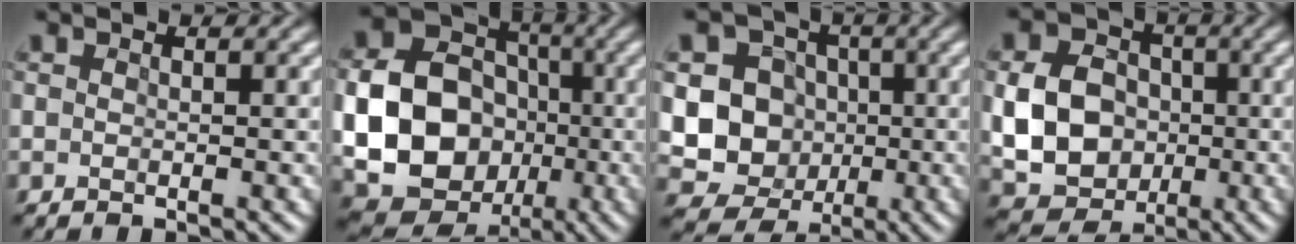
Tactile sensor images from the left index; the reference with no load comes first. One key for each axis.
{"total": 17.8, "fx": -2.7, "fy": 15.8, "fz": 7.6, "tx": -0.175, "ty": -0.025, "tz": -0.061}
{"total": 9.3, "fx": -0.7, "fy": 8.7, "fz": 3.2, "tx": -0.056, "ty": 0.007, "tz": -0.032}
{"total": 7.5, "fx": -0.7, "fy": 6.2, "fz": 4.2, "tx": -0.088, "ty": -0.001, "tz": -0.012}